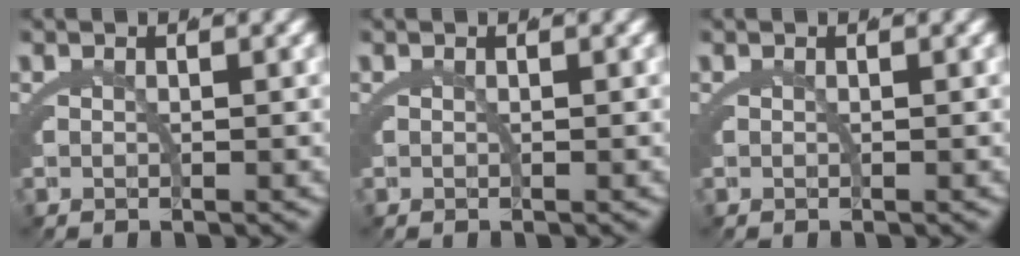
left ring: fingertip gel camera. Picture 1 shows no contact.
{"total": 0.0}
{"total": 0.0}